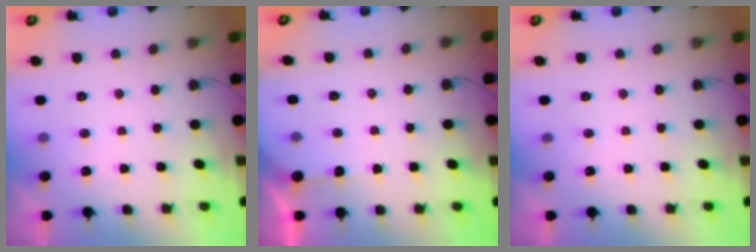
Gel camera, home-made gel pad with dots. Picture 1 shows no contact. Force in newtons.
{"total": 3.0, "press": 3.0, "slide": 0.3}
{"total": 0.0}